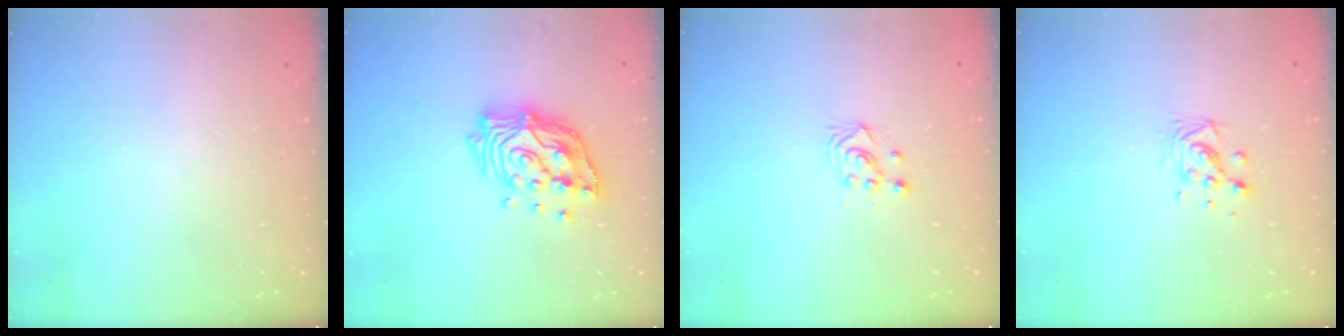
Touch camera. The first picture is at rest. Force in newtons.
{"total": 16.1, "press": 16.0, "slide": 1.8}
{"total": 2.6, "press": 2.6, "slide": 0.3}
{"total": 7.7, "press": 7.3, "slide": 2.4}